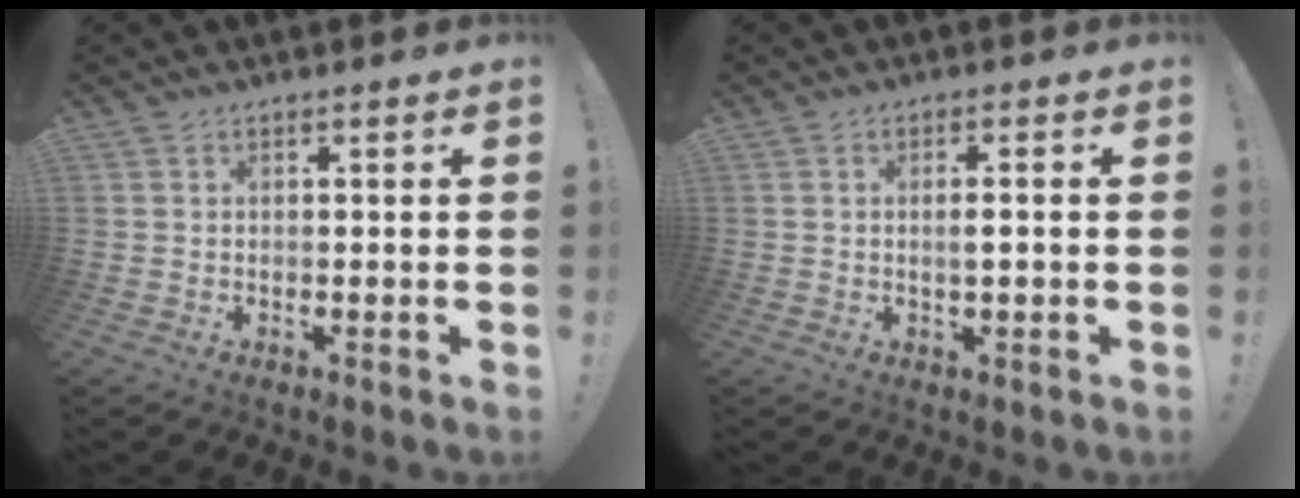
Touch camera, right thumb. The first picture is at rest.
{"total": 2.6, "force": [-0.2, 0.5, 2.5], "torque": [-0.043, 0.001, -0.006]}